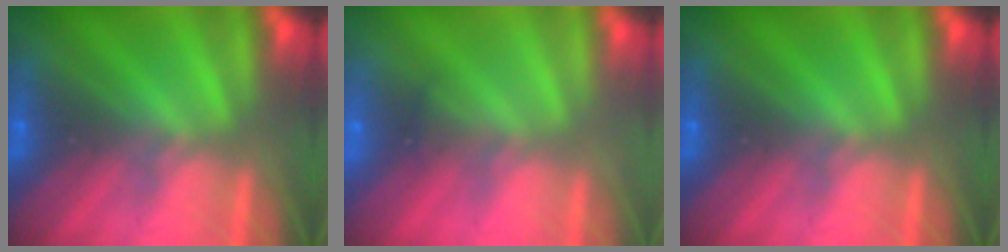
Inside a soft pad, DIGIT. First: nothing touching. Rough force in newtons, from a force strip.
{"total": 2.0}
{"total": 0.0}